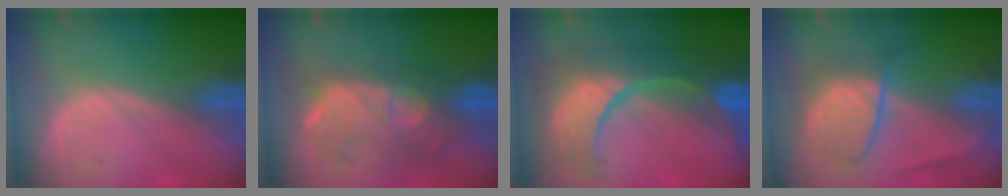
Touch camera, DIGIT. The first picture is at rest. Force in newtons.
{"total": 9.4, "press": 9.2, "slide": 1.9}
{"total": 12.5, "press": 12.4, "slide": 1.3}
{"total": 6.7, "press": 6.7, "slide": 0.1}